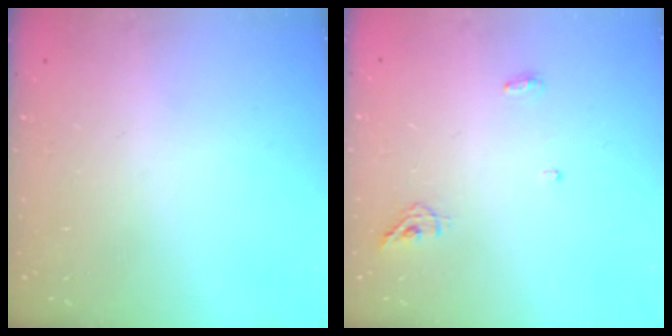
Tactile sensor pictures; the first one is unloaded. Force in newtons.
{"total": 4.9, "press": 4.8, "slide": 1.0}